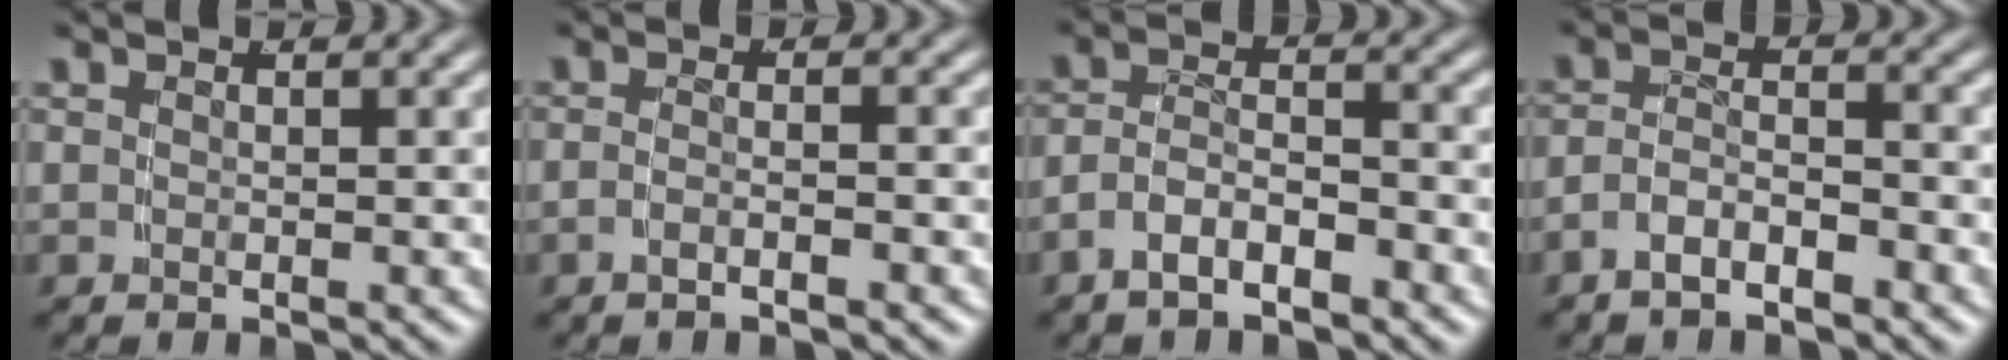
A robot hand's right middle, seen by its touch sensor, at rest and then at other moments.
{"total": 1.8, "force": [-1.4, -0.2, 1.1], "torque": [-0.024, -0.003, -0.024]}
{"total": 3.7, "force": [-2.4, 1.9, 2.0], "torque": [-0.038, -0.010, -0.041]}
{"total": 3.2, "force": [-2.4, 1.4, 1.6], "torque": [-0.026, -0.007, -0.040]}